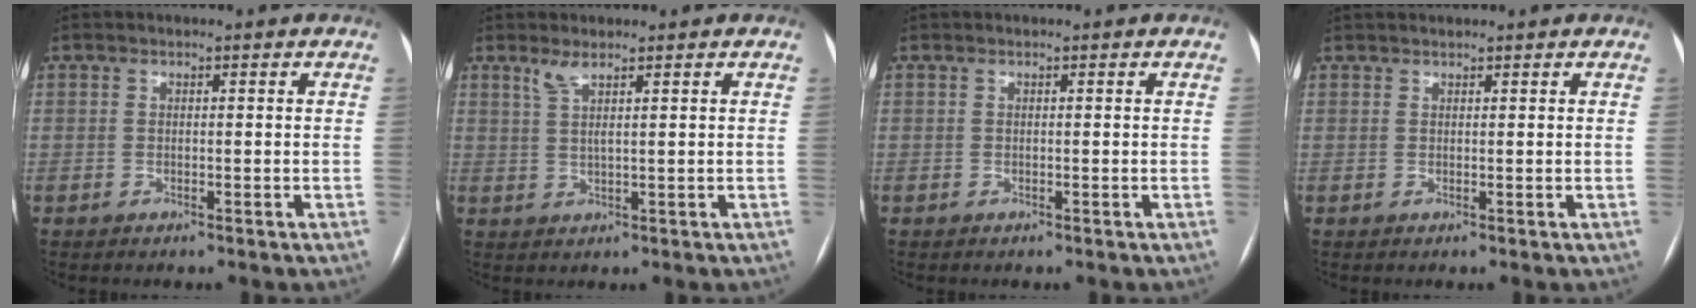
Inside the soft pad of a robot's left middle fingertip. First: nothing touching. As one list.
[{"total": 2.5, "force": [1.7, 0.0, 1.8], "torque": [-0.047, 0.000, 0.038]}, {"total": 0.0}, {"total": 1.3, "force": [1.2, 0.1, 0.3], "torque": [-0.005, 0.019, 0.024]}]